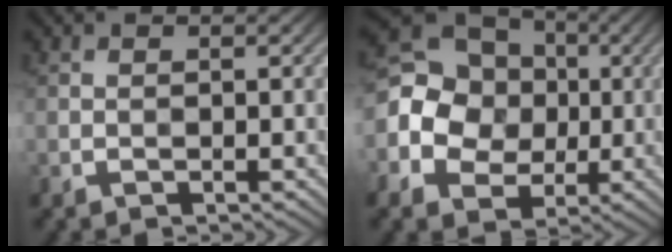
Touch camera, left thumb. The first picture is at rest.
{"total": 13.4, "force": [-0.5, 11.9, 6.0], "torque": [-0.172, 0.013, -0.034]}